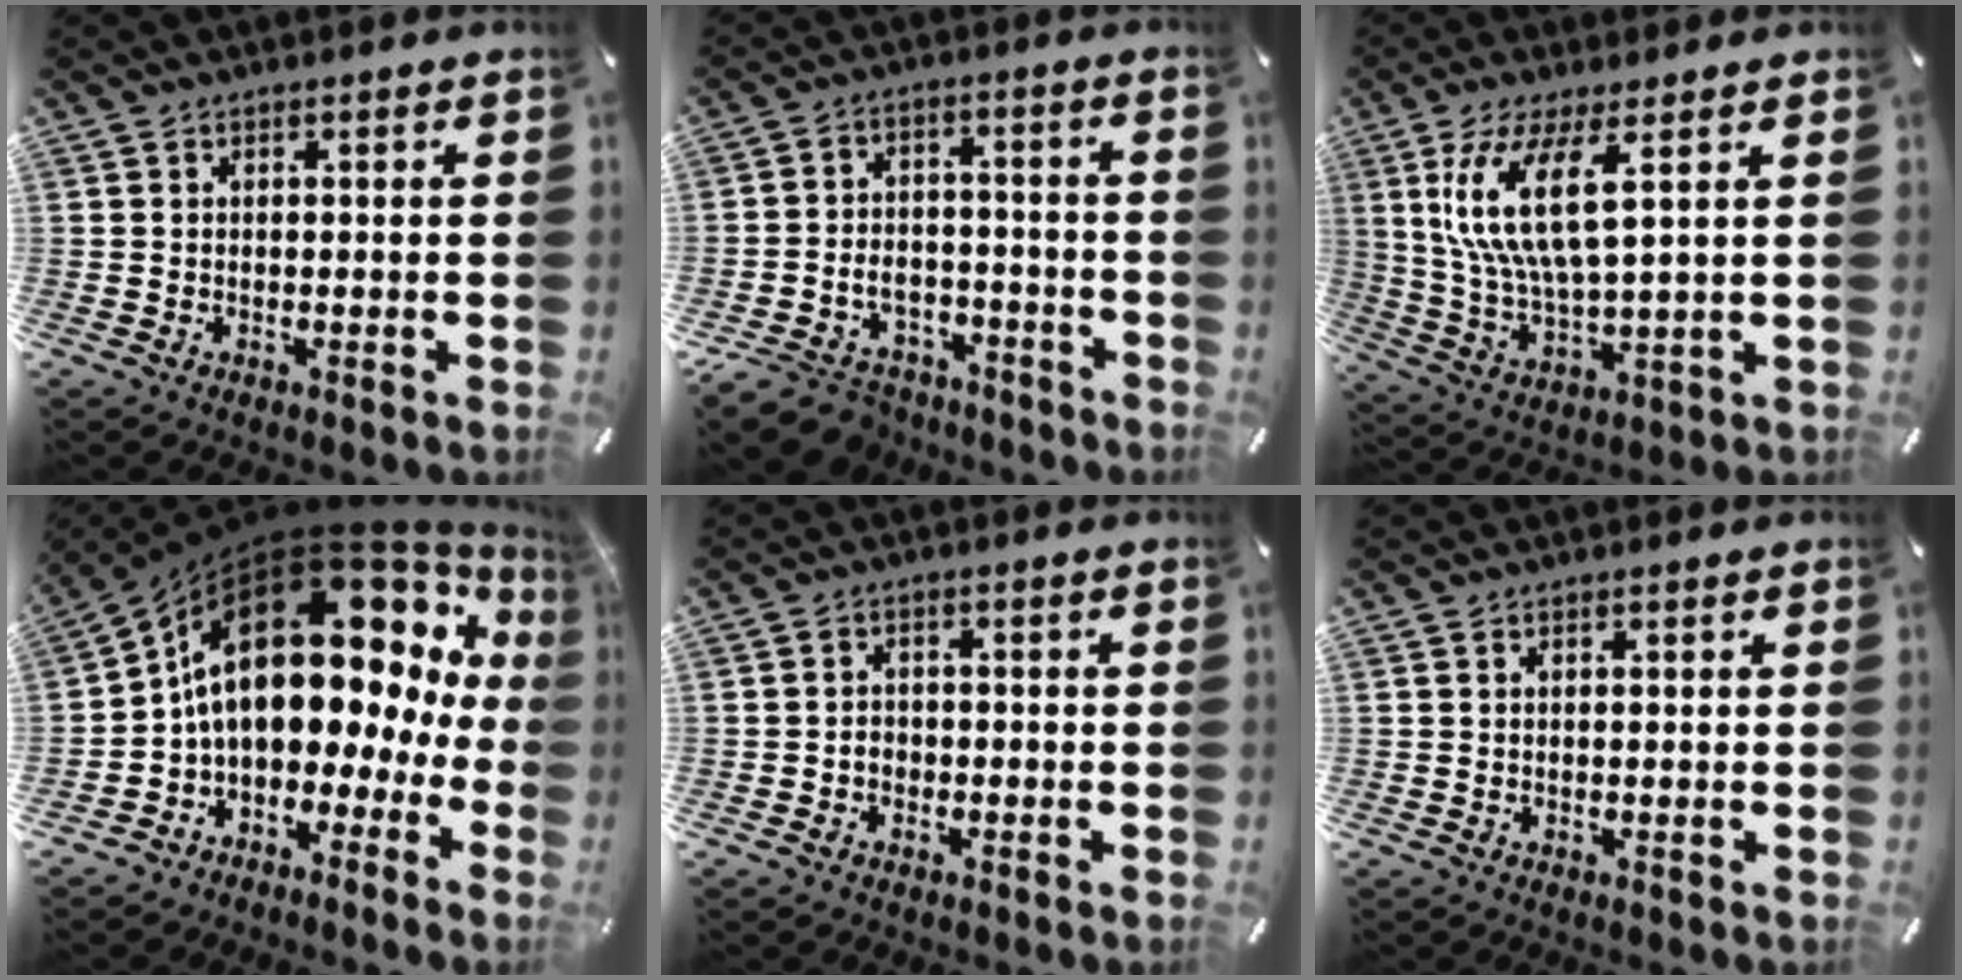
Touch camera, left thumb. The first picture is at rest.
{"total": 8.2, "force": [-5.0, 6.0, 2.5], "torque": [-0.059, 0.028, -0.091]}
{"total": 13.1, "force": [4.9, 4.0, 11.4], "torque": [-0.253, -0.004, 0.085]}
{"total": 19.7, "force": [5.5, 12.1, 14.6], "torque": [-0.234, -0.040, 0.096]}
{"total": 2.2, "force": [-0.9, 1.8, 0.8], "torque": [-0.019, 0.007, -0.020]}
{"total": 0.0}